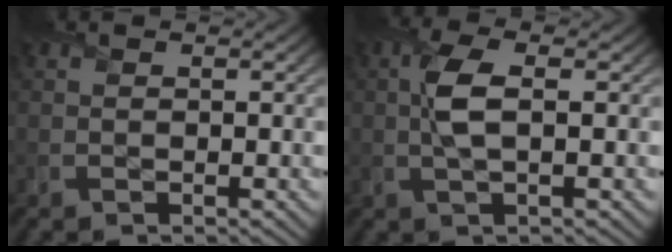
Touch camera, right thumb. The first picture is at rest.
{"total": 4.2, "force": [0.3, 1.3, 3.9], "torque": [-0.091, 0.007, 0.005]}